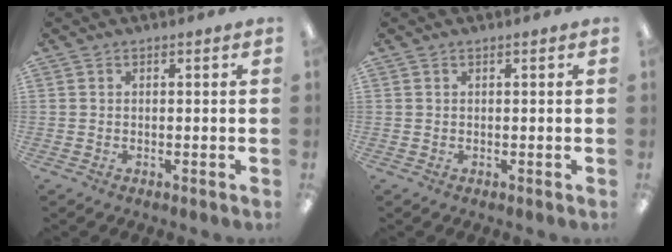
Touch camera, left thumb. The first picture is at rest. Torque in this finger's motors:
{"motor_torque": [0.00, 0.00, -0.12, 0.04, 0.00]}